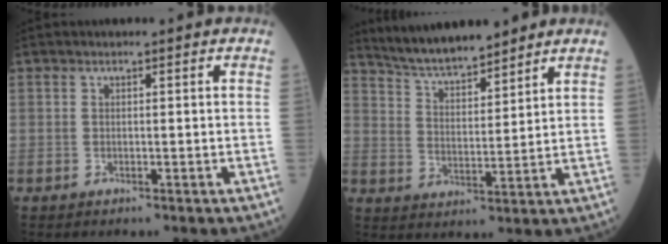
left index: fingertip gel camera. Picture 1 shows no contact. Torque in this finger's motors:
{"motor_torque": [0.17, -0.23, 0.23, 0.06]}